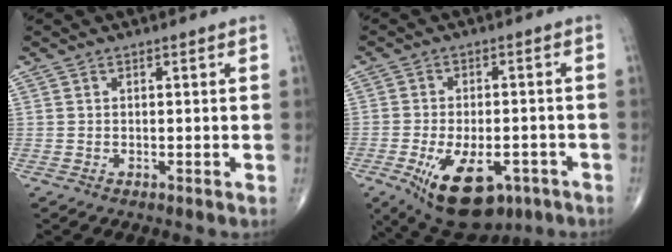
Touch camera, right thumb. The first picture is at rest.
{"total": 15.0, "force": [-7.1, 7.6, 10.8], "torque": [-0.173, 0.008, -0.096]}